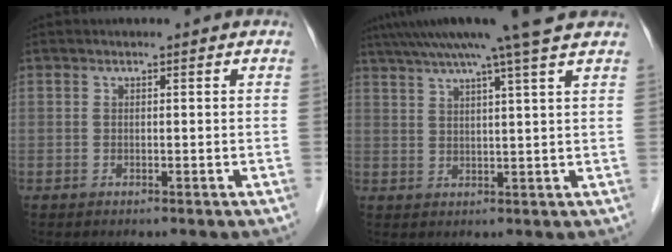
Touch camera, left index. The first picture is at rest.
{"total": 12.5, "force": [9.9, -1.5, 7.5], "torque": [-0.125, 0.028, 0.129]}